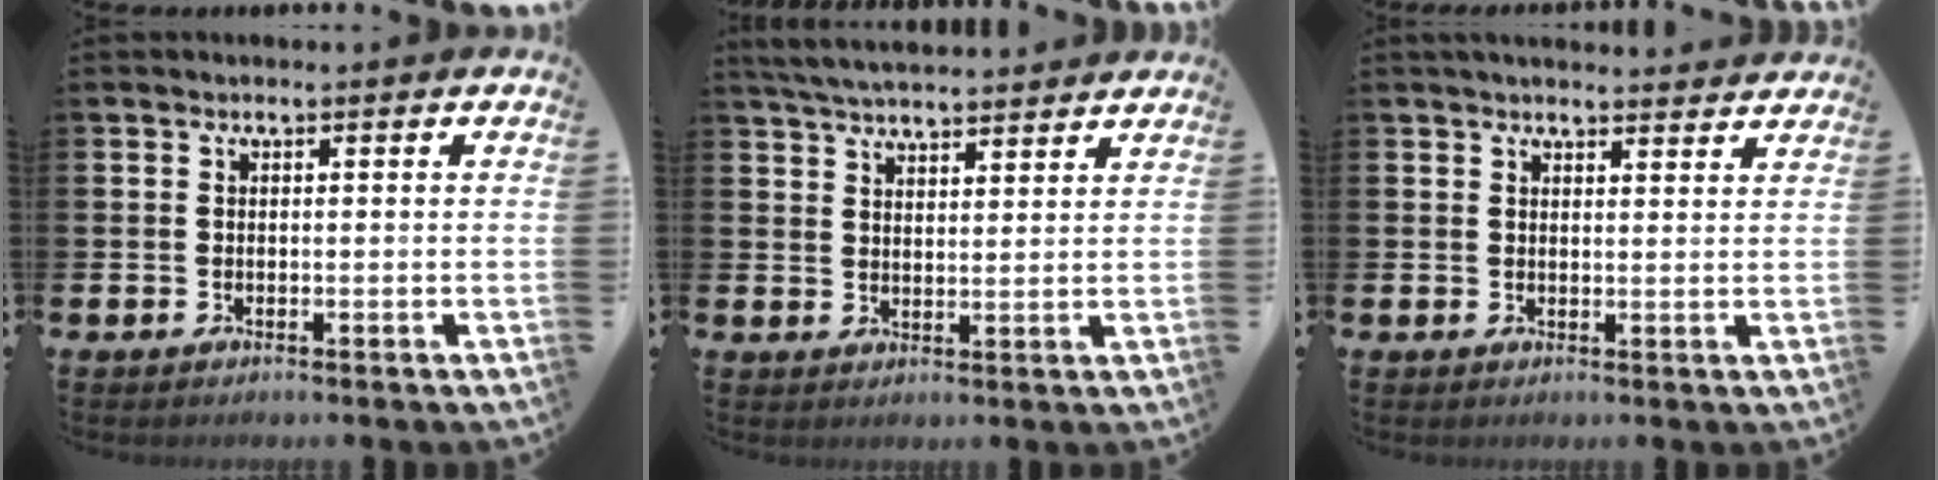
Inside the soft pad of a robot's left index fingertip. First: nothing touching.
{"total": 4.8, "force": [4.7, 0.3, 0.8], "torque": [-0.034, -0.021, 0.086]}
{"total": 2.0, "force": [2.0, 0.1, 0.1], "torque": [0.006, -0.012, 0.033]}